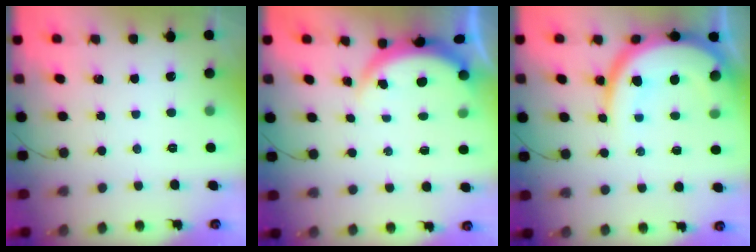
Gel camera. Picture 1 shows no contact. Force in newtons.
{"total": 3.9, "press": 3.6, "slide": 1.5}
{"total": 16.2, "press": 16.1, "slide": 1.6}